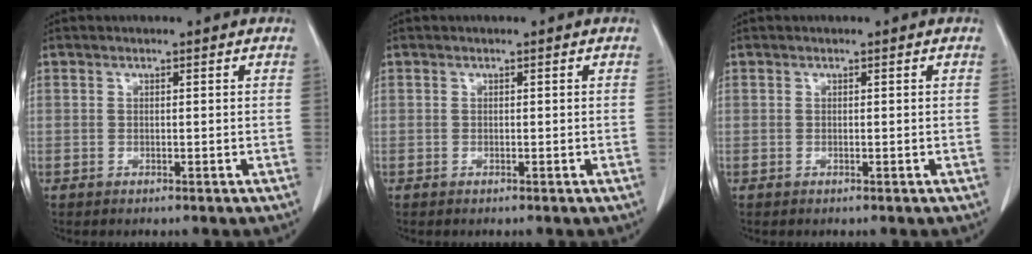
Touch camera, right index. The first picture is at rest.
{"total": 0.0}
{"total": 0.0}